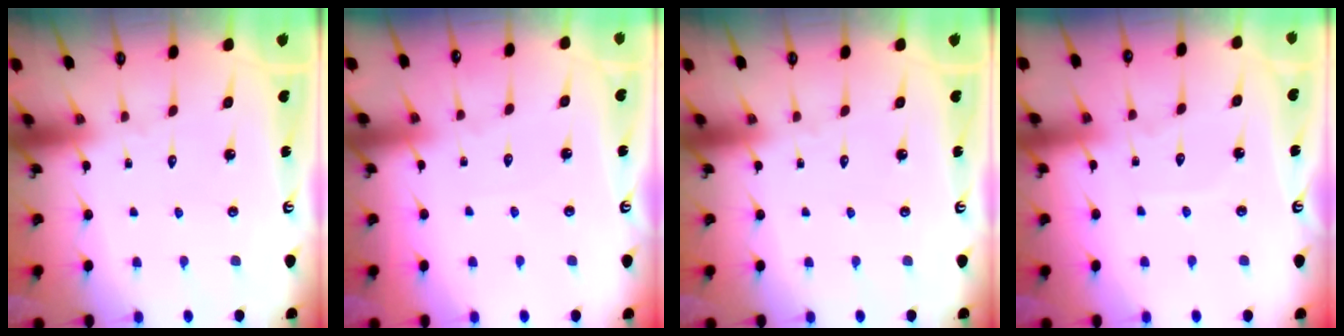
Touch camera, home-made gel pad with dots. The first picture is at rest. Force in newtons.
{"total": 2.3, "press": 2.2, "slide": 0.4}
{"total": 0.0}
{"total": 3.9, "press": 3.9, "slide": 0.5}